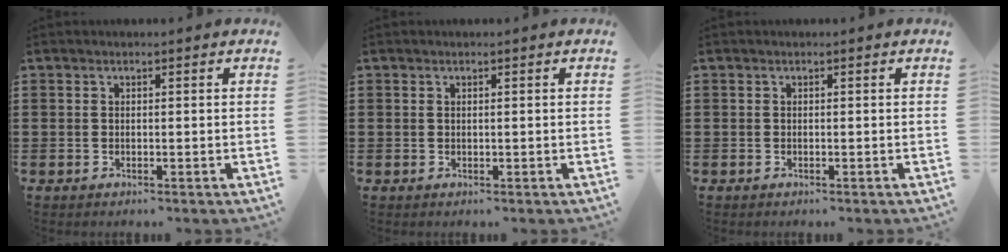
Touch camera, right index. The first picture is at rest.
{"total": 0.0}
{"total": 0.0}